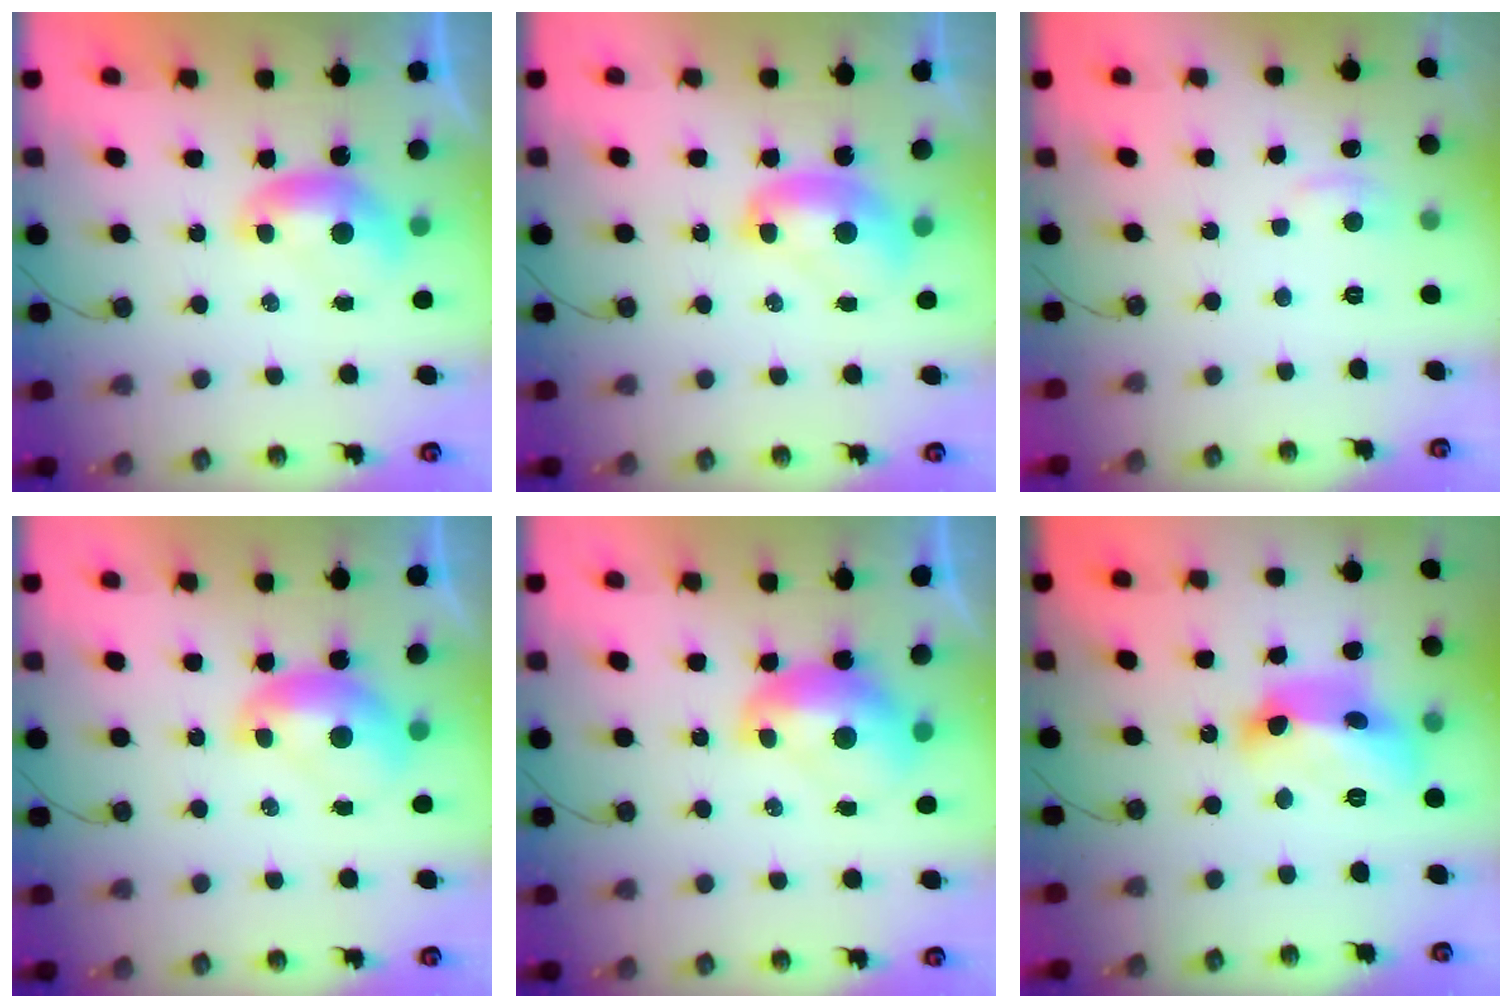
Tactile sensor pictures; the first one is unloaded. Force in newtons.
{"total": 2.3, "press": 2.3, "slide": 0.2}
{"total": 1.1, "press": 0.8, "slide": 0.8}
{"total": 1.4, "press": 1.4, "slide": 0.3}
{"total": 2.7, "press": 2.7, "slide": 0.4}
{"total": 14.0, "press": 13.9, "slide": 0.9}